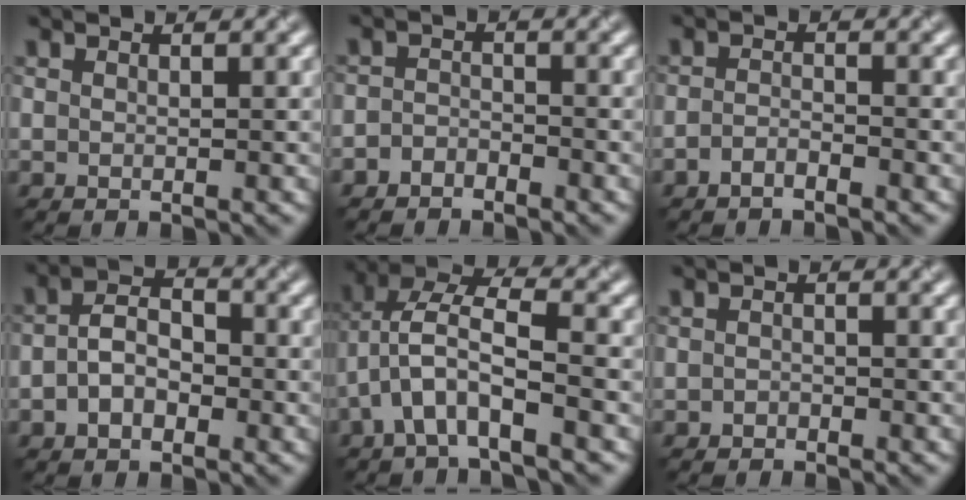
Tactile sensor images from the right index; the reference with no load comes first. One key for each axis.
{"total": 1.8, "fx": -1.7, "fy": 0.6, "fz": 0.0, "tx": -0.003, "ty": 0.006, "tz": -0.042}
{"total": 1.2, "fx": -1.1, "fy": 0.2, "fz": 0.5, "tx": -0.016, "ty": 0.005, "tz": -0.029}
{"total": 3.1, "fx": -0.7, "fy": 2.0, "fz": 2.3, "tx": -0.046, "ty": 0.015, "tz": -0.021}
{"total": 5.6, "fx": -1.7, "fy": 1.8, "fz": 5.0, "tx": -0.104, "ty": 0.025, "tz": -0.041}
{"total": 0.6, "fx": -0.5, "fy": 0.1, "fz": -0.2, "tx": 0.003, "ty": 0.006, "tz": -0.014}